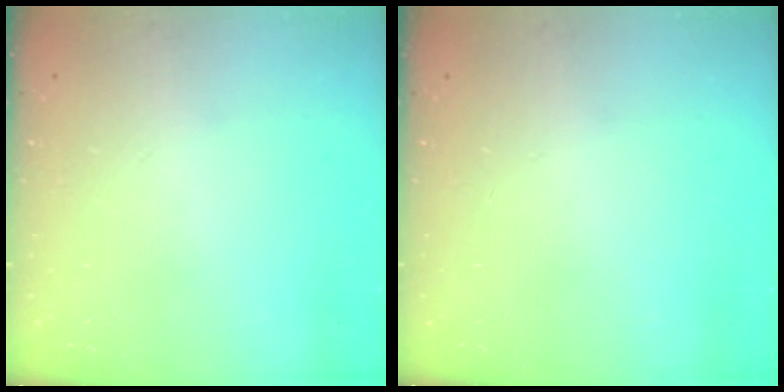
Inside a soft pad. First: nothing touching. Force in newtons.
{"total": 0.0}